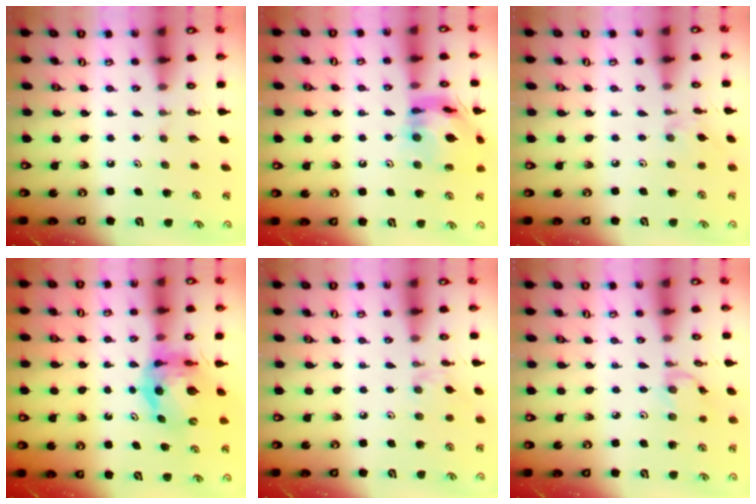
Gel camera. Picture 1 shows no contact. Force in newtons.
{"total": 16.4, "press": 16.4, "slide": 1.3}
{"total": 1.6, "press": 1.6, "slide": 0.3}
{"total": 10.6, "press": 10.6, "slide": 1.2}
{"total": 1.3, "press": 1.3, "slide": 0.4}
{"total": 2.6, "press": 2.6, "slide": 0.3}